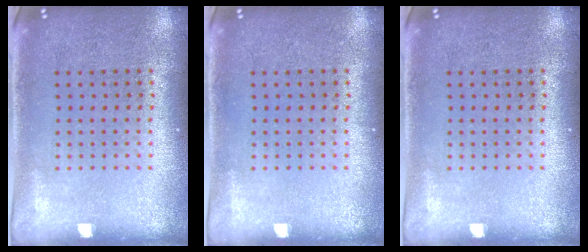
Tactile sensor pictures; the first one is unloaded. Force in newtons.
{"total": 0.0}
{"total": 0.0}